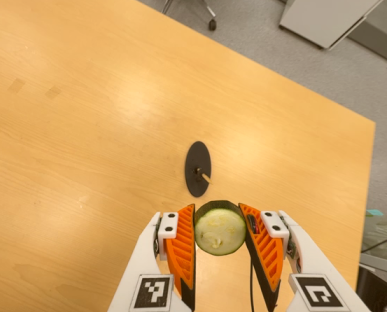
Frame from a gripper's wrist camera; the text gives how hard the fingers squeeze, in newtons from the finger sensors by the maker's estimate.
{"total": 9.3, "left": 8.3, "right": 10.3}